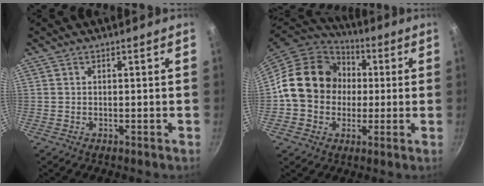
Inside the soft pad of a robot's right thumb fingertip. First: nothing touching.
{"total": 17.4, "force": [1.0, 14.8, 9.1], "torque": [-0.123, 0.030, 0.007]}